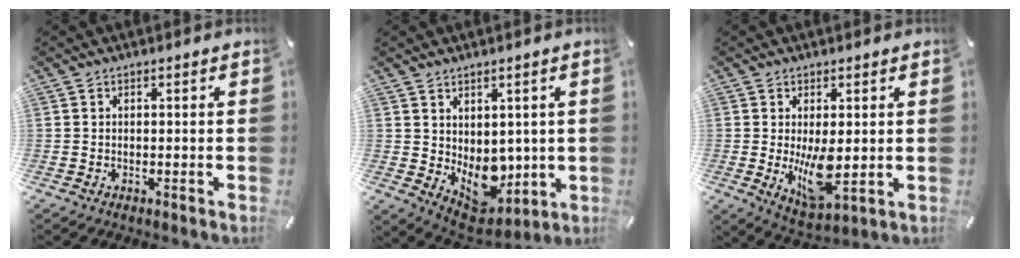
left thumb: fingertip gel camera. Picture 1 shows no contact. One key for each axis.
{"total": 8.8, "fx": -0.5, "fy": 7.5, "fz": 4.6, "tx": -0.042, "ty": -0.024, "tz": 0.005}
{"total": 9.5, "fx": 0.3, "fy": 4.2, "fz": 8.5, "tx": -0.146, "ty": -0.031, "tz": 0.008}